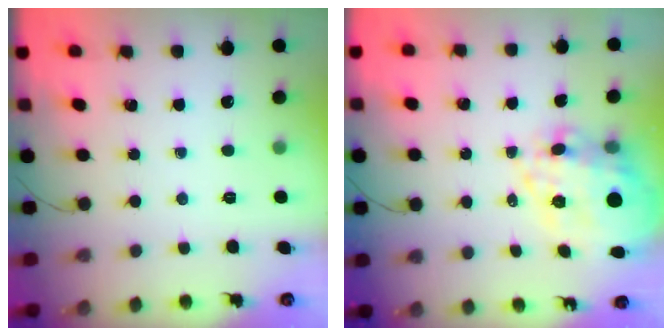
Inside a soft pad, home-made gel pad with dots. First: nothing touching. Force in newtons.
{"total": 16.1, "press": 15.6, "slide": 4.2}